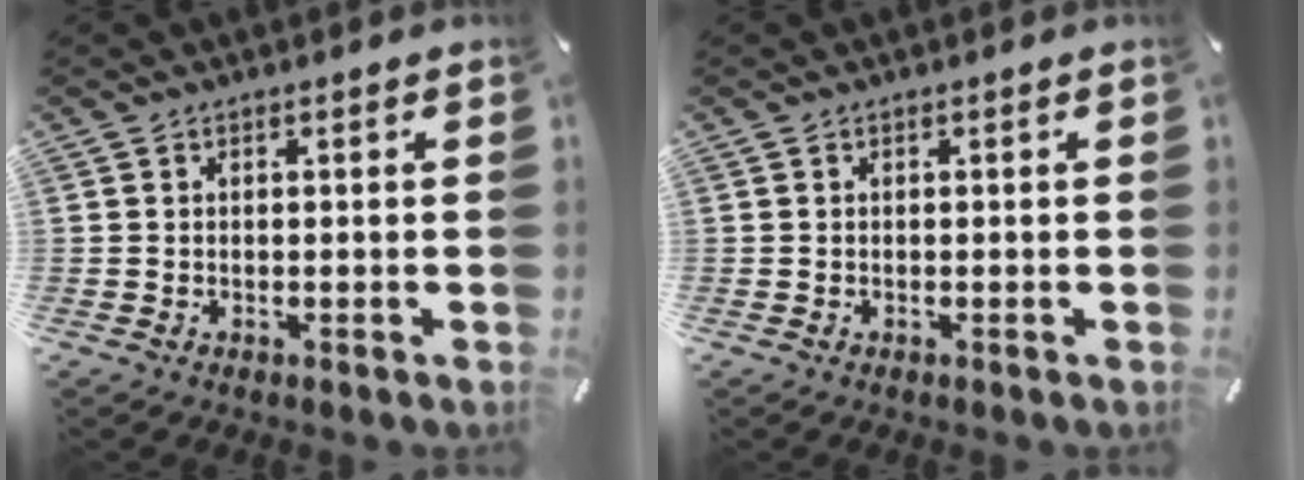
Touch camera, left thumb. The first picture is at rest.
{"total": 0.0}